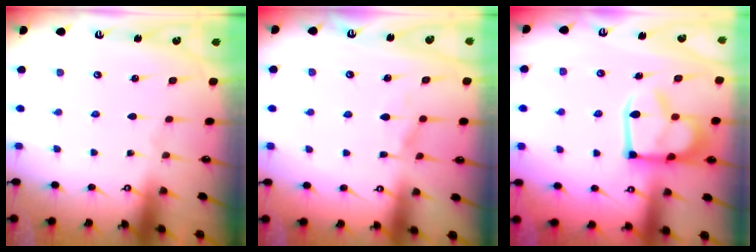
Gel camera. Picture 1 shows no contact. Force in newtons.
{"total": 6.4, "press": 6.4, "slide": 0.6}
{"total": 6.9, "press": 6.8, "slide": 1.0}